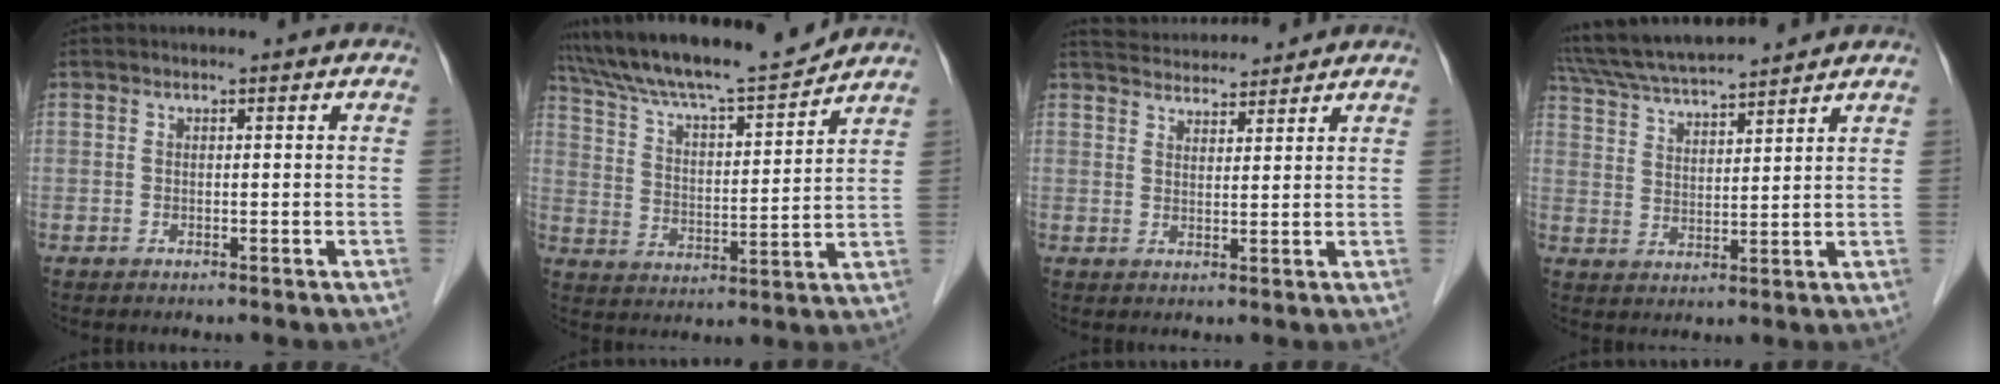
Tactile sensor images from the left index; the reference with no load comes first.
{"total": 15.5, "force": [14.4, 0.2, 5.7], "torque": [-0.105, 0.000, 0.239]}
{"total": 7.4, "force": [7.2, 1.1, 1.5], "torque": [-0.027, 0.026, 0.111]}
{"total": 13.7, "force": [12.5, 1.0, 5.4], "torque": [-0.108, 0.029, 0.219]}